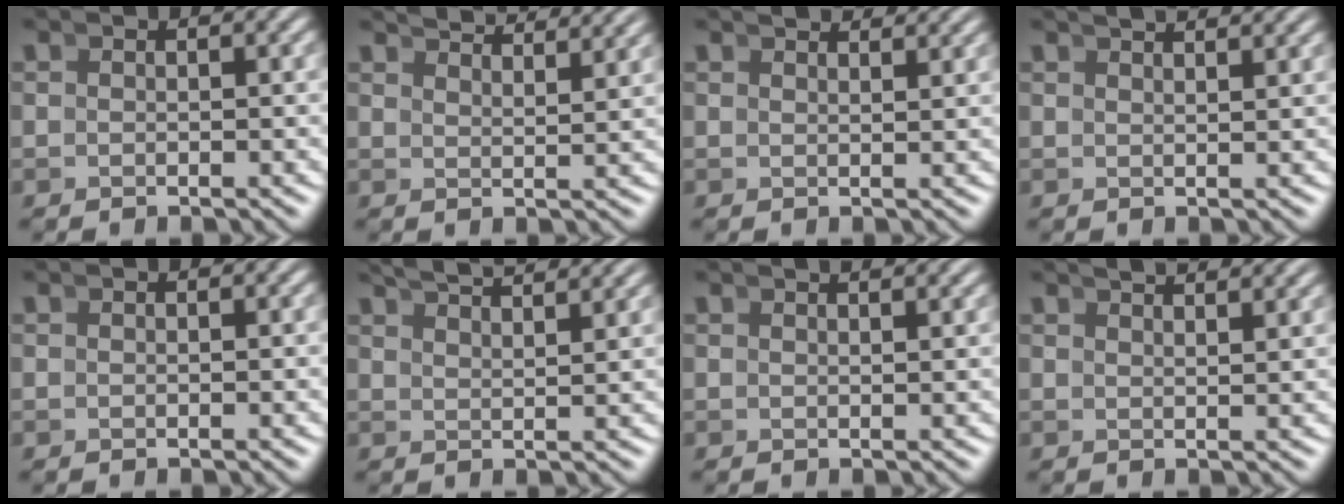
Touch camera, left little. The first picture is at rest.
{"total": 4.6, "force": [4.4, 0.1, 1.4], "torque": [-0.014, 0.010, 0.069]}
{"total": 2.4, "force": [2.4, -0.2, 0.4], "torque": [0.005, 0.007, 0.035]}
{"total": 2.6, "force": [2.5, -0.2, 0.8], "torque": [-0.001, 0.009, 0.037]}
{"total": 0.0}
{"total": 5.0, "force": [4.6, 0.4, 1.8], "torque": [-0.027, 0.010, 0.075]}
{"total": 1.5, "force": [1.4, -0.2, 0.5], "torque": [0.005, 0.007, 0.020]}
{"total": 2.8, "force": [2.6, -0.2, 0.8], "torque": [-0.002, 0.009, 0.040]}